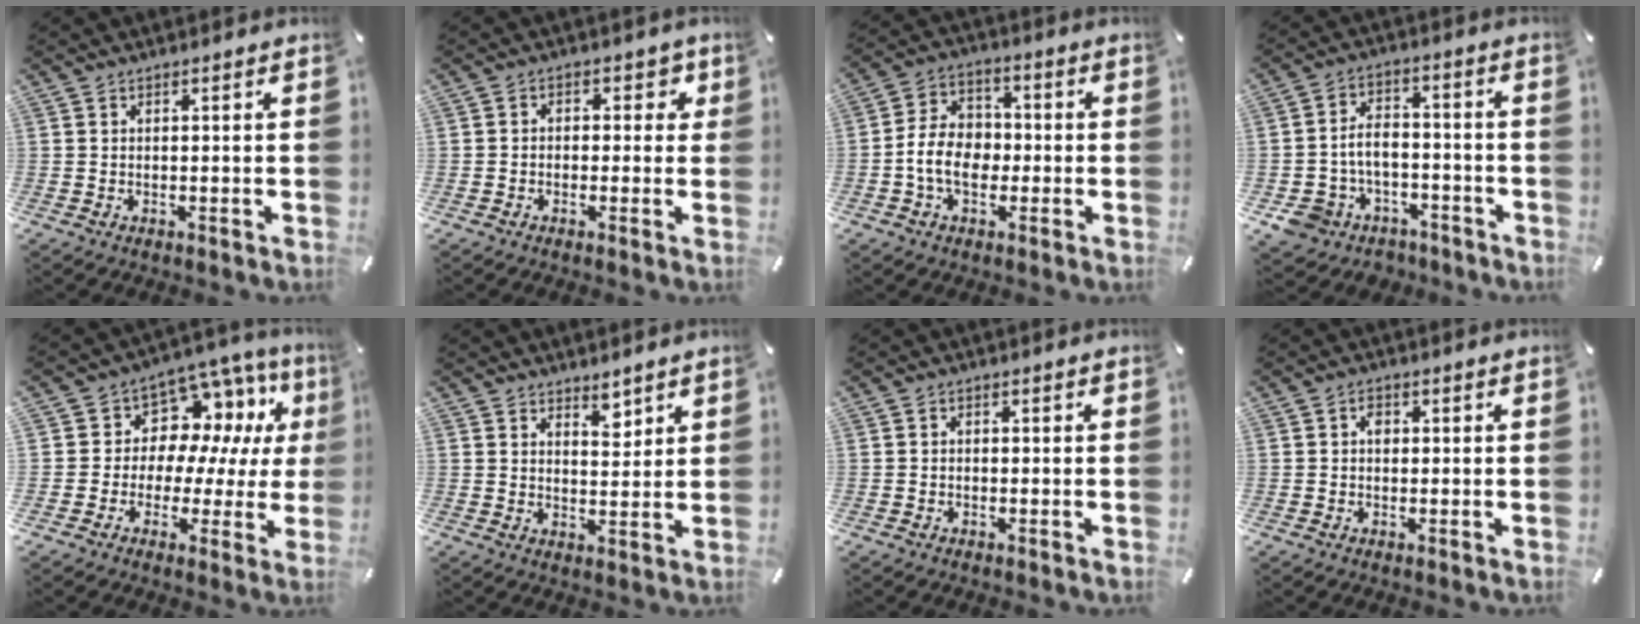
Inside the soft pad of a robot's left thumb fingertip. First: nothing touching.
{"total": 4.2, "force": [-0.3, 3.3, 2.6], "torque": [-0.029, 0.007, -0.013]}
{"total": 9.2, "force": [-2.3, 6.8, 5.7], "torque": [-0.124, 0.020, -0.042]}
{"total": 9.1, "force": [-3.1, 7.8, 3.6], "torque": [-0.088, 0.022, -0.052]}
{"total": 9.9, "force": [4.3, 8.5, 2.4], "torque": [-0.053, -0.044, 0.088]}
{"total": 4.3, "force": [3.7, 2.0, 1.0], "torque": [0.005, -0.028, 0.063]}
{"total": 0.8, "force": [-0.5, 0.6, 0.3], "torque": [-0.005, 0.002, -0.012]}
{"total": 1.8, "force": [0.1, 1.4, 1.1], "torque": [-0.014, 0.003, -0.002]}